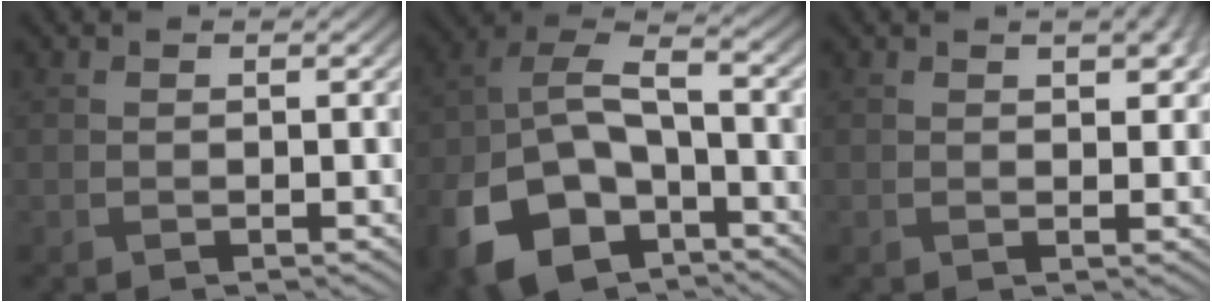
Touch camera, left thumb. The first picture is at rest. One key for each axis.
{"total": 14.2, "fx": -7.5, "fy": 8.3, "fz": 8.8, "tx": -0.204, "ty": -0.035, "tz": -0.143}
{"total": 3.2, "fx": 1.4, "fy": 1.5, "fz": 2.4, "tx": -0.036, "ty": 0.001, "tz": 0.028}